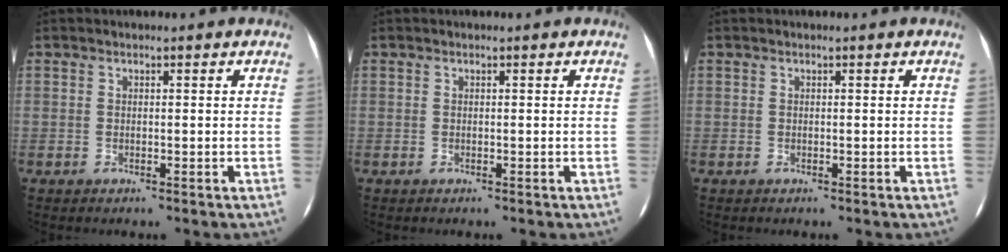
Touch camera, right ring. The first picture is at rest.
{"total": 0.0}
{"total": 0.0}